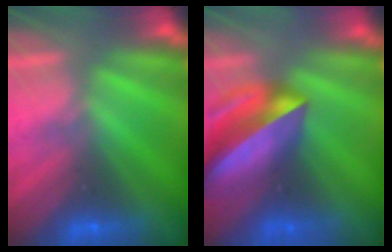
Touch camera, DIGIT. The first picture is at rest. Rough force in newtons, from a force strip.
{"total": 8.1}